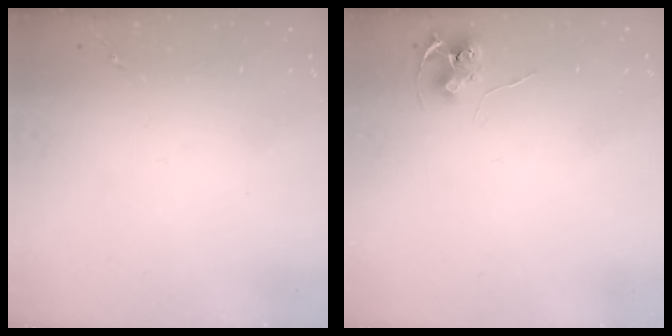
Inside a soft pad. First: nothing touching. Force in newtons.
{"total": 6.9, "press": 6.9, "slide": 0.5}